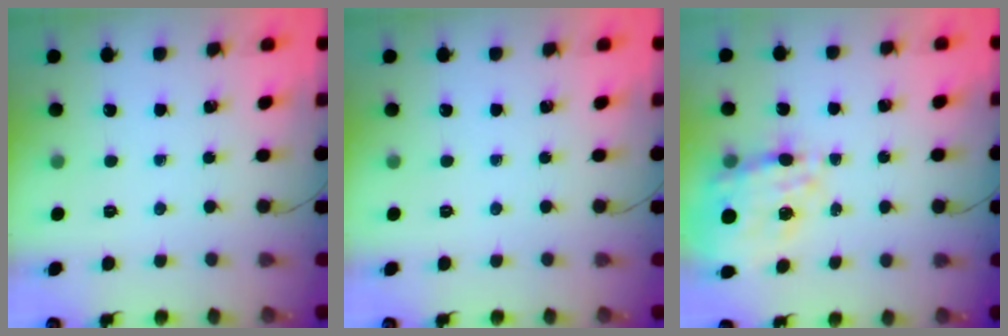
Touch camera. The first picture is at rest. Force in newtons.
{"total": 0.0}
{"total": 15.8, "press": 15.4, "slide": 3.8}